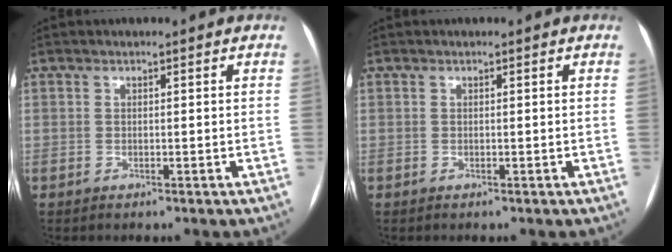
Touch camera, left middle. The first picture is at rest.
{"total": 0.0}